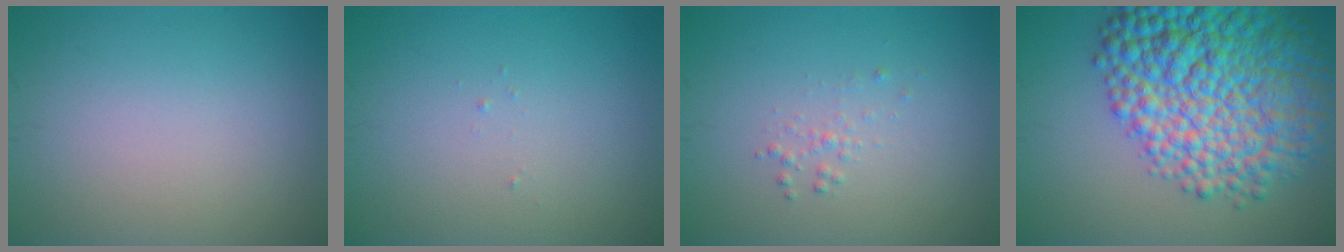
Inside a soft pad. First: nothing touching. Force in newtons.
{"total": 0.0}
{"total": 0.9, "press": 0.9, "slide": 0.0}
{"total": 13.2, "press": 13.2, "slide": 0.3}